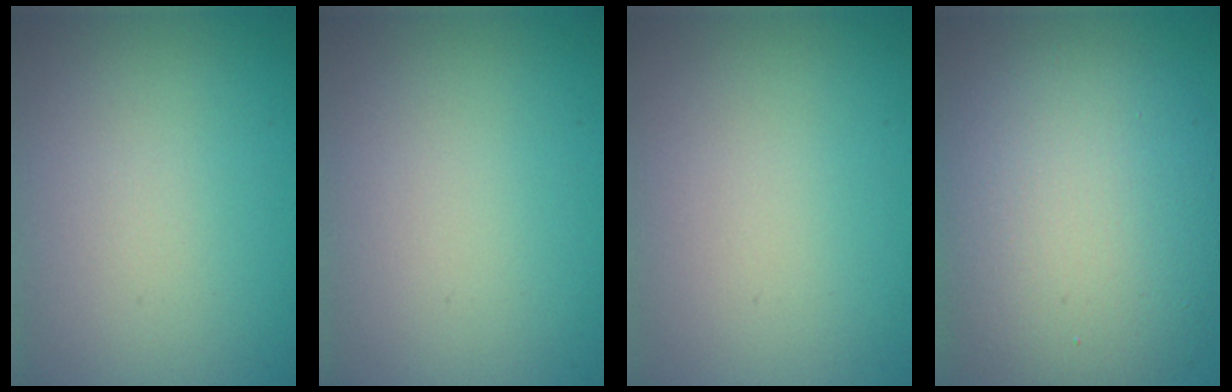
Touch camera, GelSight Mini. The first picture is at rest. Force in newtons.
{"total": 0.0}
{"total": 0.0}
{"total": 10.7, "press": 10.7, "slide": 0.8}